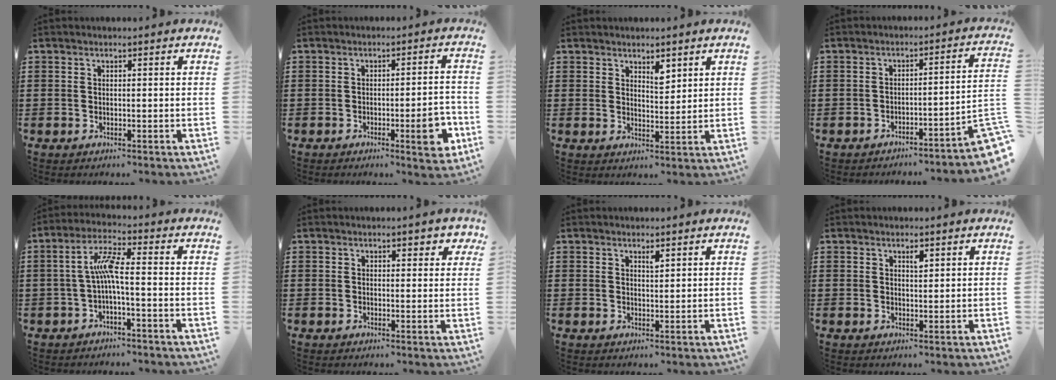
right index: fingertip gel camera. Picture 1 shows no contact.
{"total": 5.9, "force": [-2.4, 1.3, 5.2], "torque": [-0.069, -0.007, -0.036]}
{"total": 3.2, "force": [2.5, 1.4, 1.5], "torque": [-0.018, -0.001, 0.041]}
{"total": 3.4, "force": [-2.6, -0.4, 2.2], "torque": [-0.041, -0.018, -0.055]}
{"total": 6.0, "force": [-0.8, 1.0, 5.9], "torque": [-0.124, 0.001, -0.024]}
{"total": 1.6, "force": [1.1, 0.9, 0.8], "torque": [-0.003, 0.002, 0.016]}
{"total": 1.4, "force": [1.0, 0.4, 0.9], "torque": [-0.011, -0.002, 0.016]}
{"total": 1.5, "force": [1.0, 0.5, 1.1], "torque": [-0.015, 0.000, 0.015]}